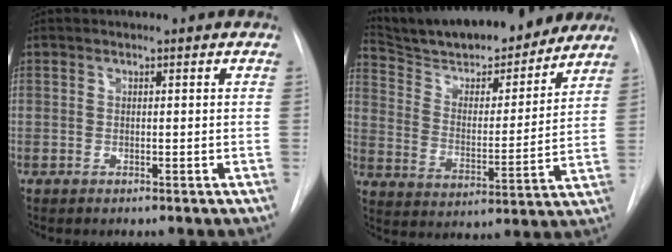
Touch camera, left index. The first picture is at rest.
{"total": 21.6, "force": [19.5, 4.7, 8.1], "torque": [-0.133, 0.001, 0.293]}